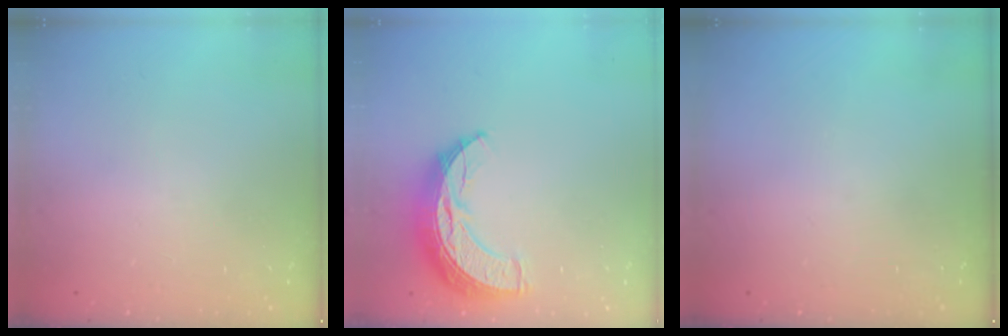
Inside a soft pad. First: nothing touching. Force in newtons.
{"total": 14.1, "press": 14.1, "slide": 0.6}
{"total": 0.0}